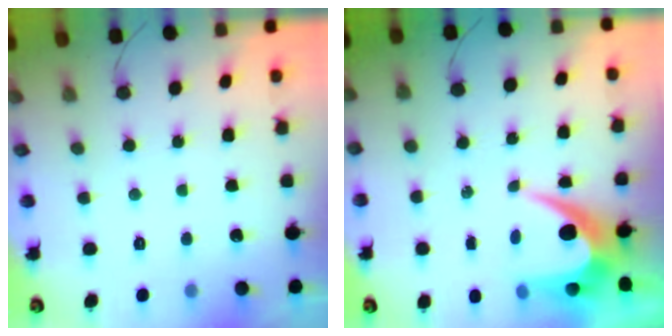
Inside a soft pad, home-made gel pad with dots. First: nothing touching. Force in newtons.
{"total": 6.5, "press": 6.5, "slide": 0.6}